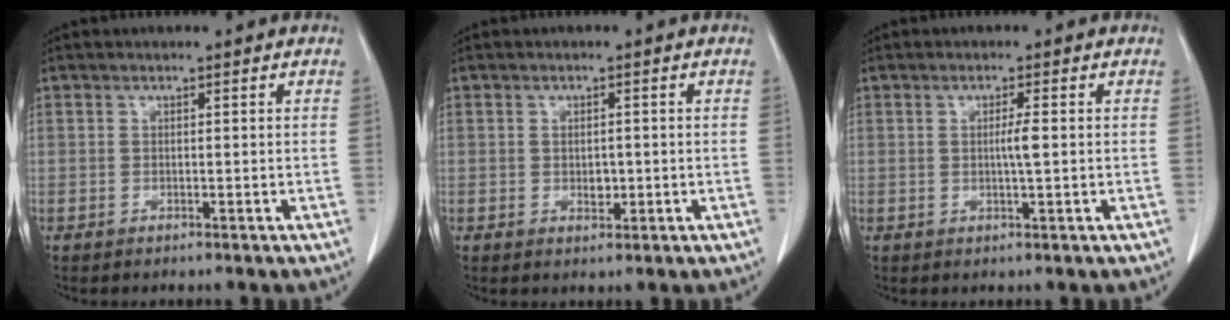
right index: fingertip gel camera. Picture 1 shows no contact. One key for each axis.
{"total": 1.8, "fx": -0.2, "fy": 1.2, "fz": 1.3, "tx": -0.023, "ty": 0.002, "tz": 0.004}
{"total": 2.0, "fx": 0.0, "fy": -0.2, "fz": 2.0, "tx": -0.036, "ty": -0.001, "tz": -0.002}